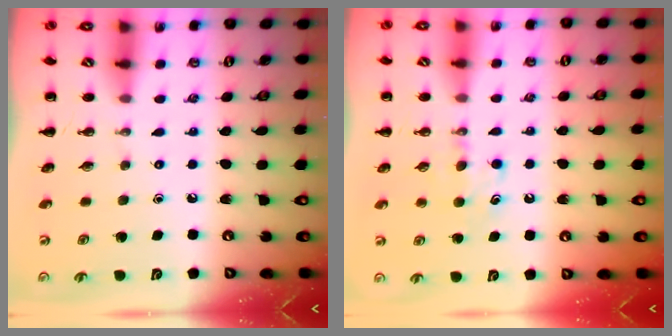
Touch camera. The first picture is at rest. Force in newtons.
{"total": 5.1, "press": 4.9, "slide": 1.6}